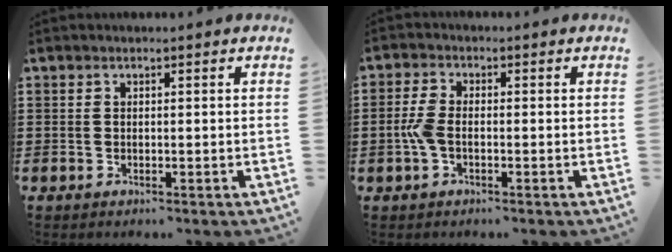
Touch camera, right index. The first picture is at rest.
{"total": 3.6, "force": [-0.9, 1.7, 3.0], "torque": [-0.082, -0.005, -0.023]}